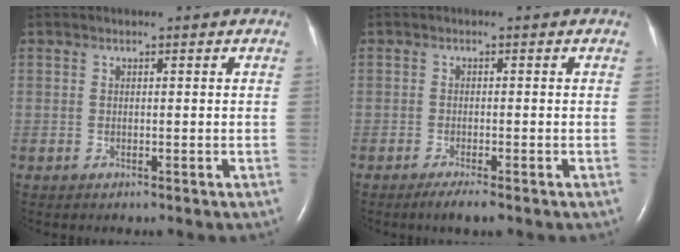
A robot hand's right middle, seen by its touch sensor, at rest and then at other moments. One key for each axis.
{"total": 2.7, "fx": -1.9, "fy": 0.1, "fz": 1.9, "tx": -0.037, "ty": -0.007, "tz": -0.033}